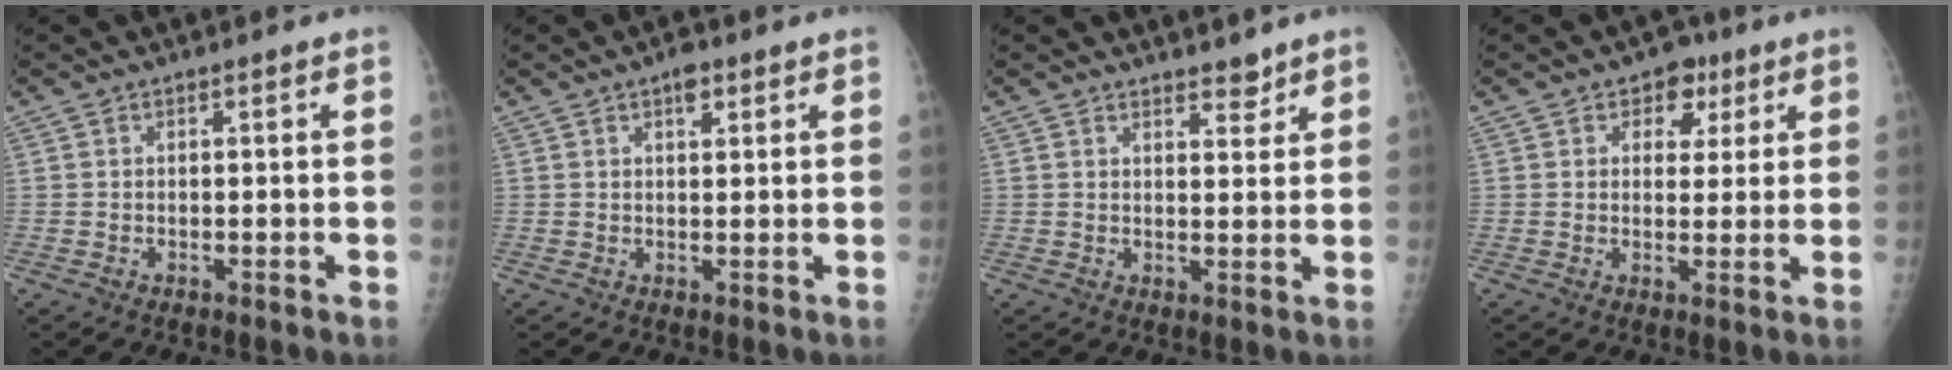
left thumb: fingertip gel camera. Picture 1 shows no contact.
{"total": 2.8, "force": [1.6, 1.4, 1.9], "torque": [-0.018, -0.005, 0.023]}
{"total": 3.0, "force": [2.6, 1.1, 1.1], "torque": [-0.002, -0.019, 0.037]}
{"total": 4.4, "force": [2.2, 3.4, 1.8], "torque": [0.006, -0.007, 0.028]}